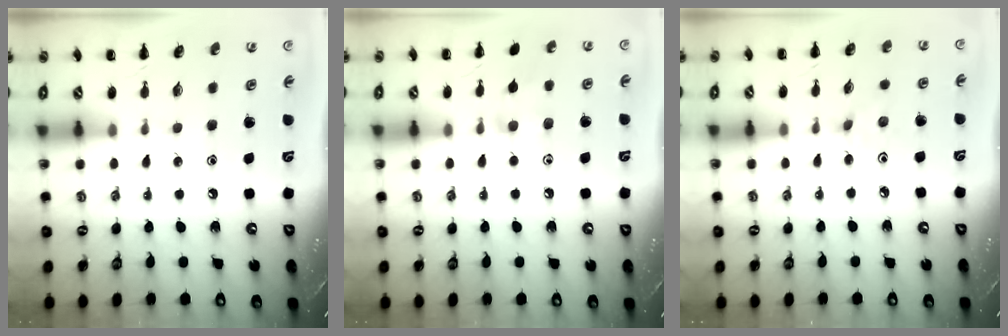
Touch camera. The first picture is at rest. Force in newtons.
{"total": 6.5, "press": 6.2, "slide": 2.0}
{"total": 1.9, "press": 1.8, "slide": 0.7}